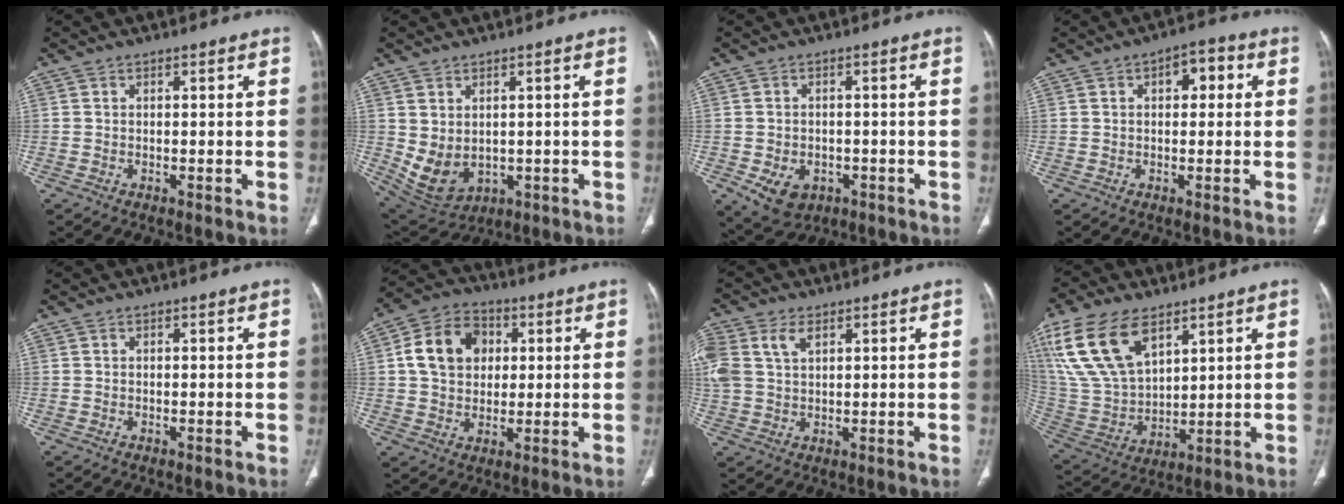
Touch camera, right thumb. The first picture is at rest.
{"total": 8.5, "force": [-0.2, 5.9, 6.1], "torque": [-0.106, -0.005, 0.029]}
{"total": 7.3, "force": [-2.9, 5.4, 4.0], "torque": [-0.060, 0.011, -0.030]}
{"total": 5.2, "force": [1.4, 2.9, 4.1], "torque": [-0.037, 0.010, 0.013]}
{"total": 0.0}
{"total": 12.1, "force": [2.4, 9.4, 7.2], "torque": [-0.104, 0.008, 0.036]}
{"total": 10.1, "force": [4.1, 6.5, 6.4], "torque": [-0.169, 0.007, 0.084]}
{"total": 19.7, "force": [10.4, 10.9, 12.8], "torque": [-0.259, -0.029, 0.214]}